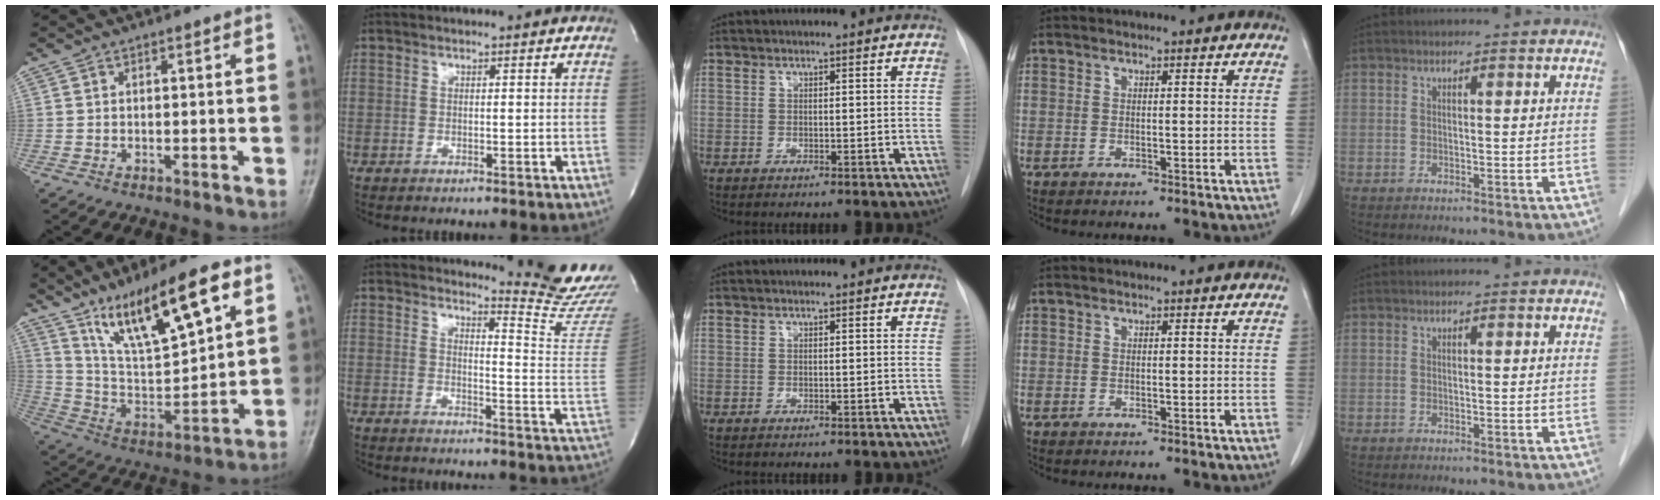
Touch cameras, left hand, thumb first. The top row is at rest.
{"thumb": {"total": 19.4, "force": [10.9, 5.5, 15.0], "torque": [-0.232, -0.035, 0.208]}, "index": {"total": 11.9, "force": [11.7, -2.2, 0.5], "torque": [-0.006, -0.148, 0.124]}}